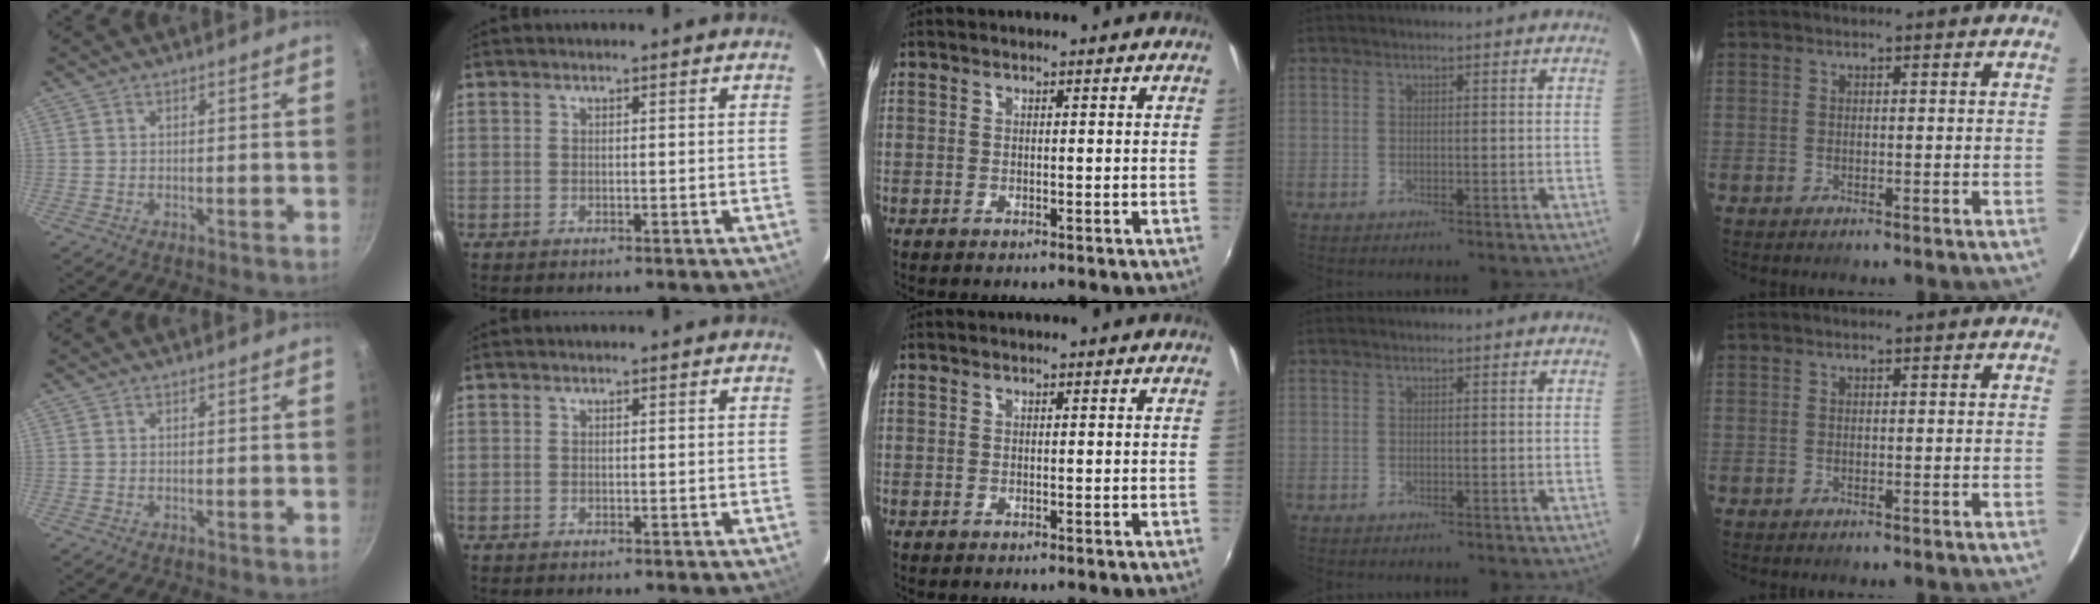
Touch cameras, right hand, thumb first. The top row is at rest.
{}